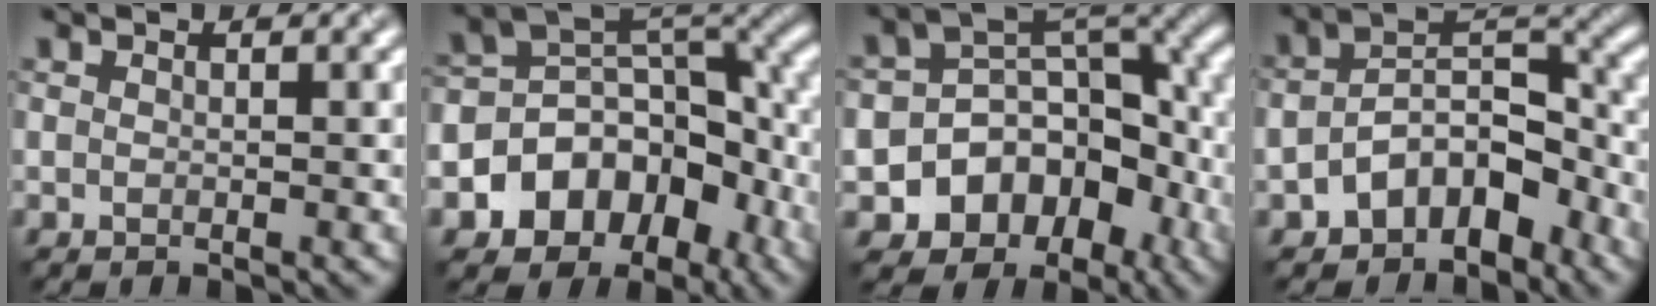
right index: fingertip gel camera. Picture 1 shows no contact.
{"total": 9.9, "force": [-4.1, 7.5, 5.0], "torque": [-0.081, -0.001, -0.072]}
{"total": 10.0, "force": [-4.3, 7.5, 5.0], "torque": [-0.071, -0.011, -0.068]}
{"total": 7.0, "force": [-3.7, 4.2, 4.1], "torque": [-0.043, 0.011, -0.074]}